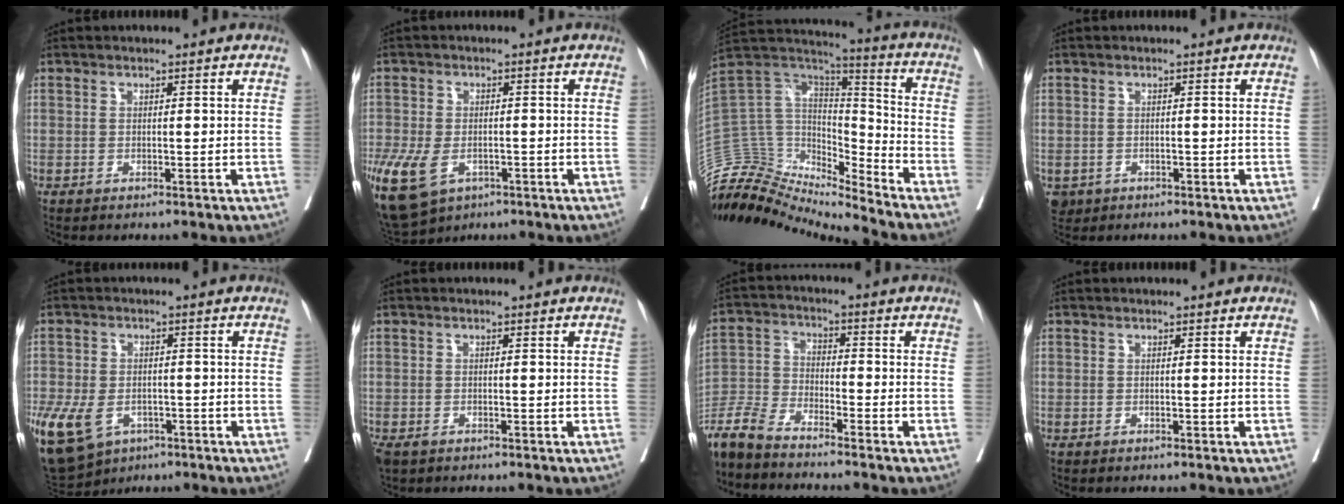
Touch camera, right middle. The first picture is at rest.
{"total": 19.7, "force": [-9.1, 13.8, 10.7], "torque": [-0.342, -0.032, -0.139]}
{"total": 17.3, "force": [-16.9, 2.9, 2.1], "torque": [-0.047, 0.091, -0.303]}
{"total": 2.7, "force": [-1.3, 2.2, 0.6], "torque": [-0.010, 0.000, -0.016]}
{"total": 20.8, "force": [-9.3, 15.4, 10.4], "torque": [-0.337, -0.027, -0.141]}
{"total": 2.5, "force": [-1.6, 1.4, 1.2], "torque": [-0.027, -0.006, -0.024]}
{"total": 6.6, "force": [-6.3, 0.2, 1.9], "torque": [-0.051, -0.015, -0.133]}
{"total": 0.0}